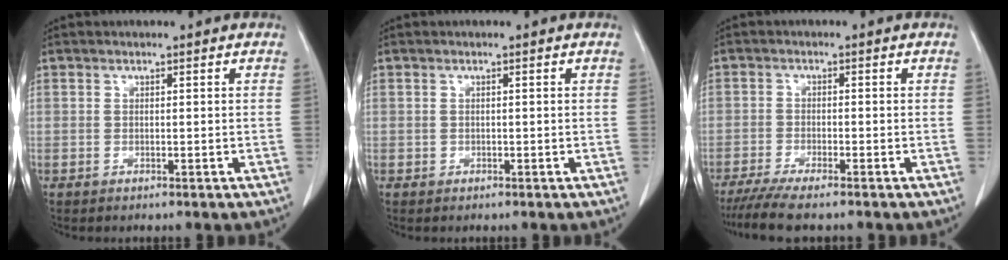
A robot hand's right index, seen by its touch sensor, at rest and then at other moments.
{"total": 0.0}
{"total": 6.5, "force": [-5.3, 0.1, 3.7], "torque": [-0.057, -0.016, -0.089]}